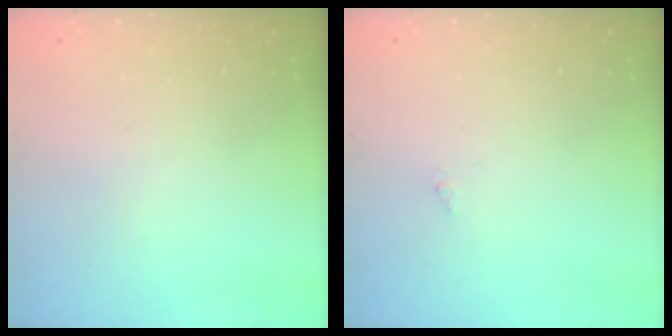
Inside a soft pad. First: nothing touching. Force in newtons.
{"total": 0.0}